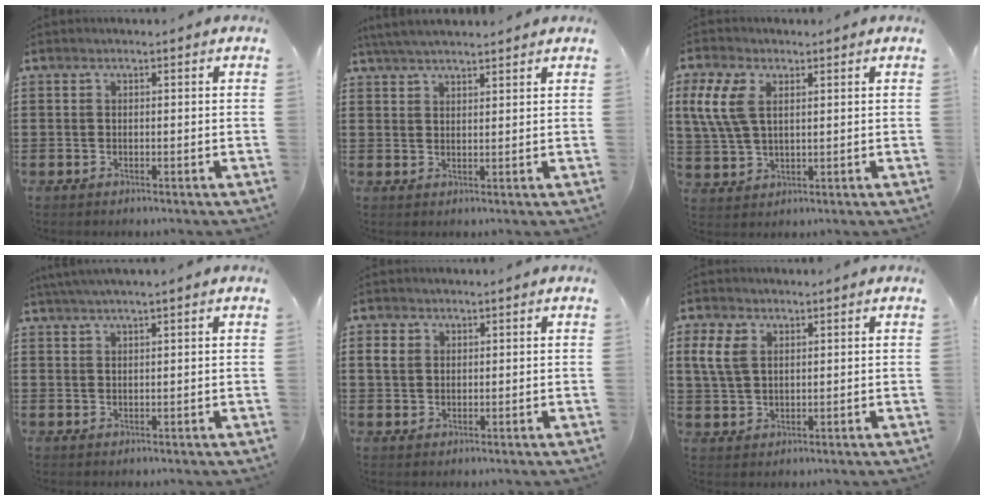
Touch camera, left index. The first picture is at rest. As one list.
[{"total": 3.6, "force": [3.4, 0.2, 1.2], "torque": [-0.032, 0.000, 0.064]}, {"total": 7.0, "force": [2.5, 3.9, 5.3], "torque": [-0.142, 0.001, 0.039]}, {"total": 1.6, "force": [1.3, -0.3, 0.9], "torque": [-0.017, 0.000, 0.024]}, {"total": 2.2, "force": [0.7, 1.9, 0.8], "torque": [-0.023, 0.007, 0.012]}, {"total": 4.6, "force": [1.8, 3.1, 2.9], "torque": [-0.076, 0.009, 0.029]}]